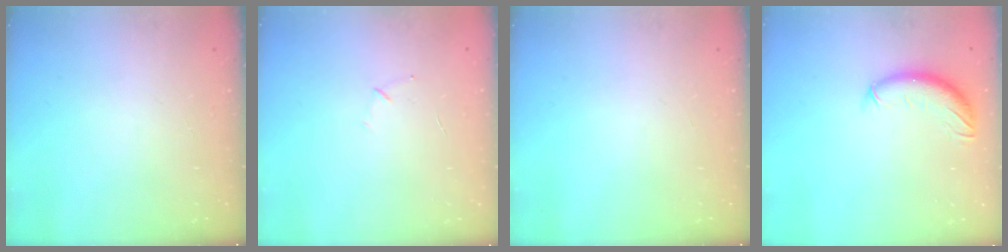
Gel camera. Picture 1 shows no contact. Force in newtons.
{"total": 3.8, "press": 3.7, "slide": 1.0}
{"total": 0.0}
{"total": 10.2, "press": 10.0, "slide": 2.1}